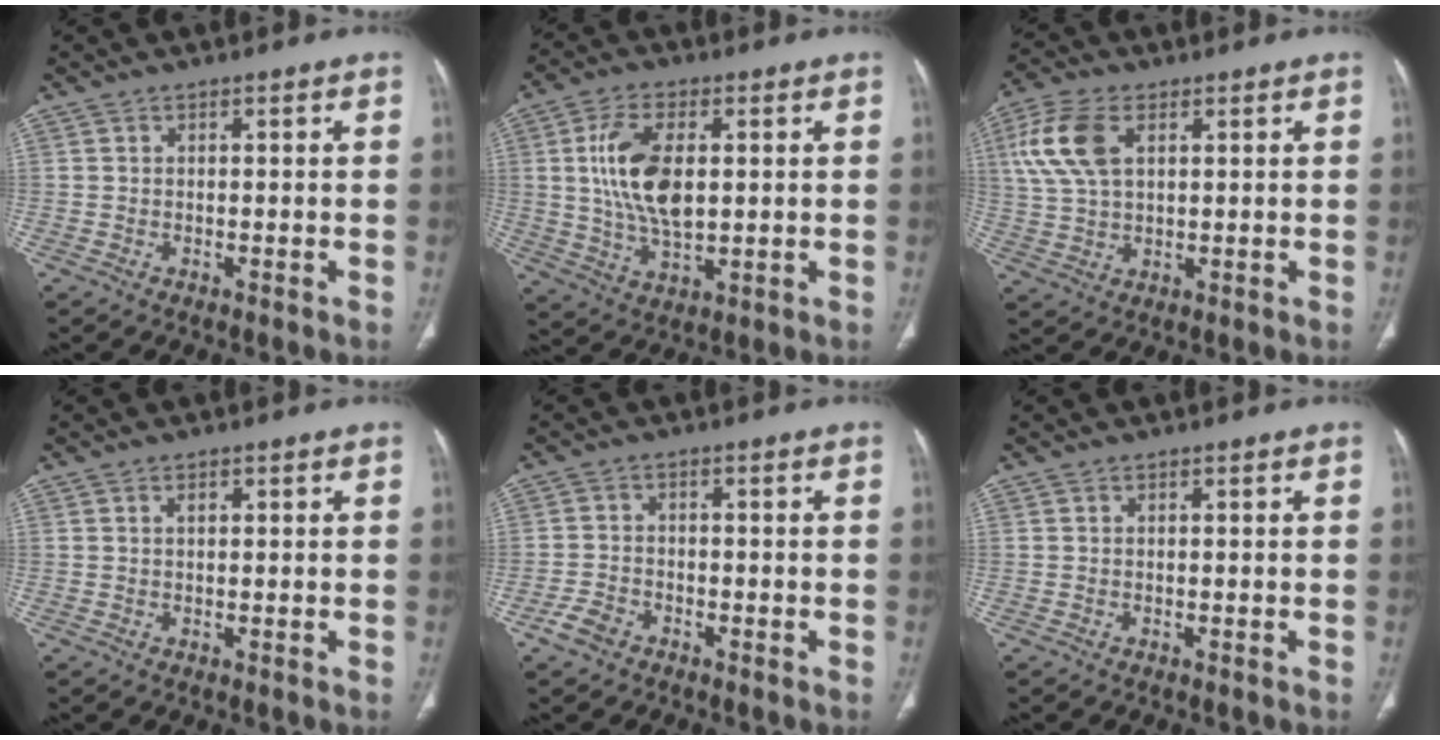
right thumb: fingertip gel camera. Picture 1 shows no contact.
{"total": 13.0, "force": [2.0, 6.7, 11.0], "torque": [-0.211, -0.007, 0.043]}
{"total": 10.6, "force": [3.4, 6.0, 8.0], "torque": [-0.178, 0.006, 0.069]}
{"total": 1.1, "force": [0.5, 0.5, 0.8], "torque": [-0.010, 0.000, 0.008]}
{"total": 3.6, "force": [-2.3, 2.3, 1.5], "torque": [-0.030, 0.012, -0.042]}
{"total": 0.0}